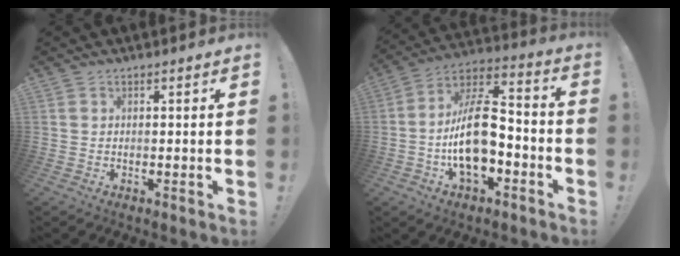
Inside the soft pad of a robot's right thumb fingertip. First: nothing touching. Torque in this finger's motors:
{"motor_torque": [2.83, 2.04, 1.99, -0.61, 0.62]}